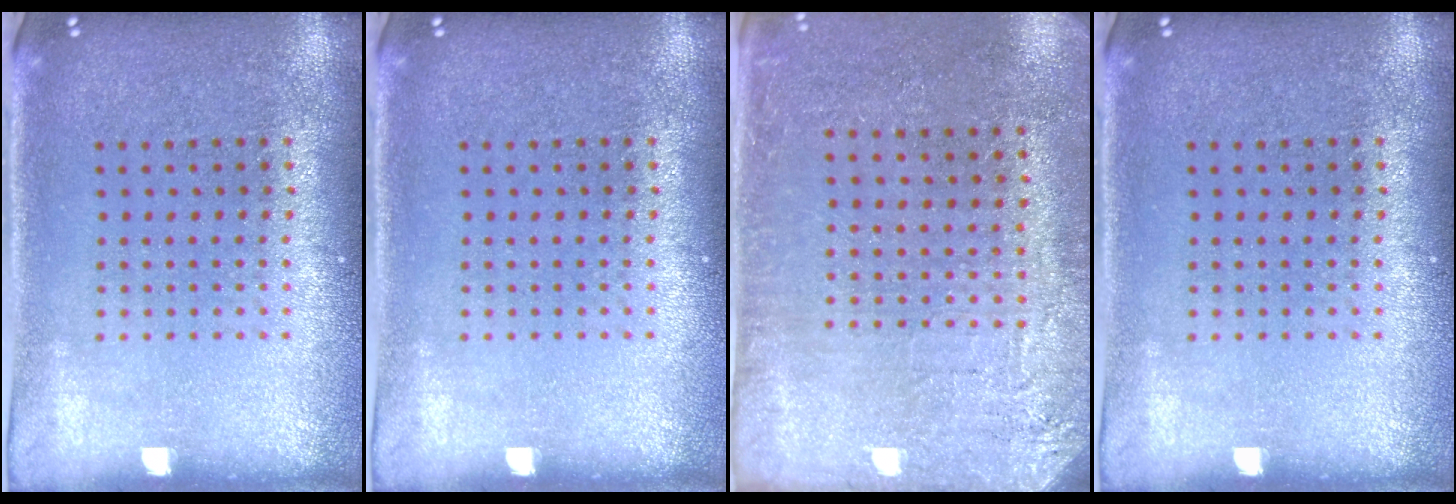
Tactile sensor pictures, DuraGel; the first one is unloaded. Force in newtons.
{"total": 0.0}
{"total": 2.9, "press": 2.8, "slide": 0.9}
{"total": 0.0}